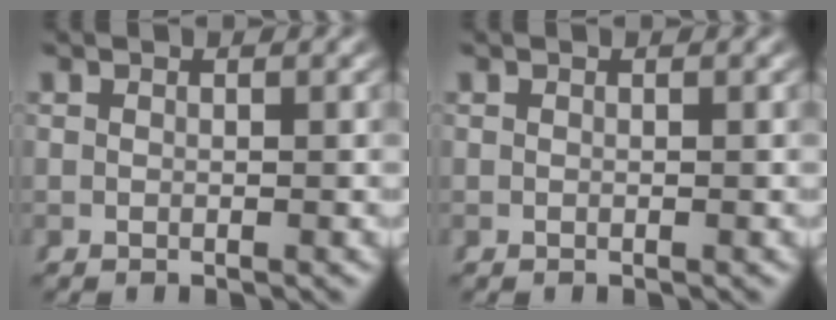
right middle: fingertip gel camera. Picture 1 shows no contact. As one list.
[{"total": 0.0}]